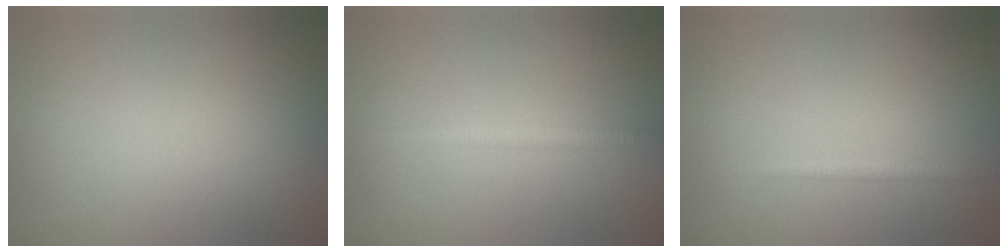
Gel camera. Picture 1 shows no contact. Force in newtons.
{"total": 1.7, "press": 1.7, "slide": 0.1}
{"total": 0.8, "press": 0.8, "slide": 0.0}